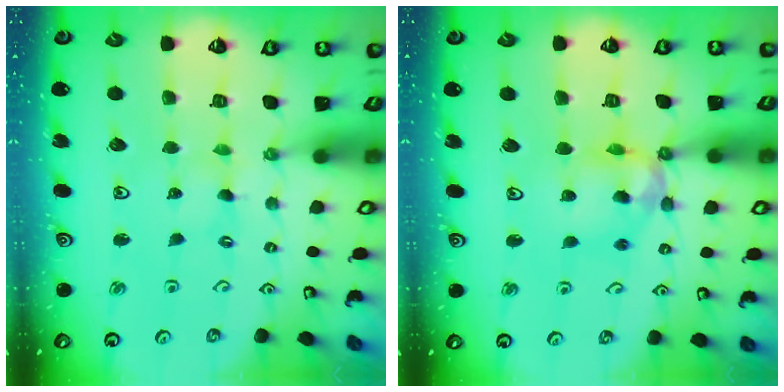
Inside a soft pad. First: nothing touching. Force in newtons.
{"total": 12.6, "press": 12.5, "slide": 1.2}